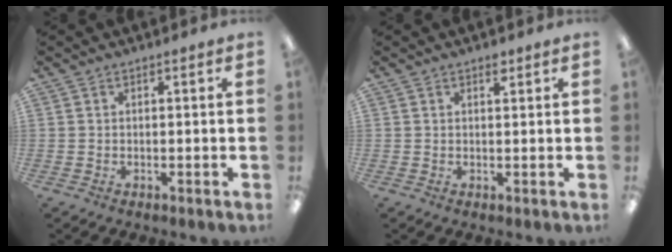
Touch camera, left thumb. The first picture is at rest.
{"total": 1.6, "force": [1.2, 0.6, 0.8], "torque": [-0.002, -0.007, 0.019]}